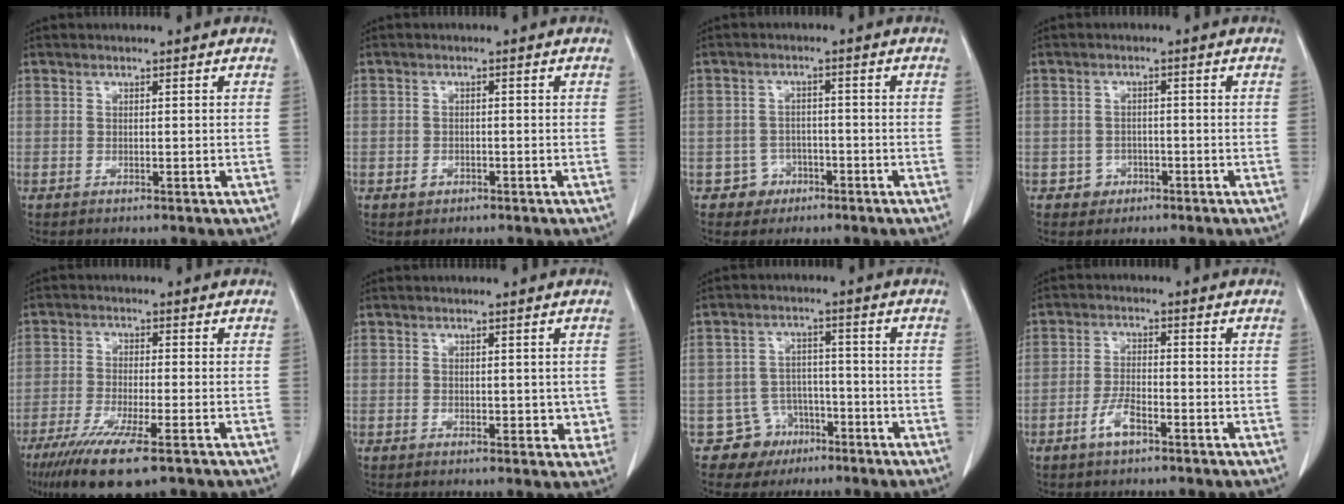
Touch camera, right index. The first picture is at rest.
{"total": 1.4, "force": [-0.6, 1.2, 0.3], "torque": [-0.001, 0.005, -0.006]}
{"total": 3.3, "force": [-1.6, 2.8, -0.3], "torque": [0.013, 0.016, -0.023]}
{"total": 2.4, "force": [-1.1, 2.2, 0.2], "torque": [0.005, 0.012, -0.012]}
{"total": 10.8, "force": [-6.9, 1.3, 8.1], "torque": [-0.142, -0.028, -0.111]}
{"total": 2.7, "force": [0.2, 1.9, 1.9], "torque": [-0.011, -0.003, 0.007]}
{"total": 5.8, "force": [-3.3, 4.8, -0.3], "torque": [0.016, 0.013, -0.048]}
{"total": 4.0, "force": [-2.3, 1.2, 3.0], "torque": [-0.060, 0.002, -0.043]}